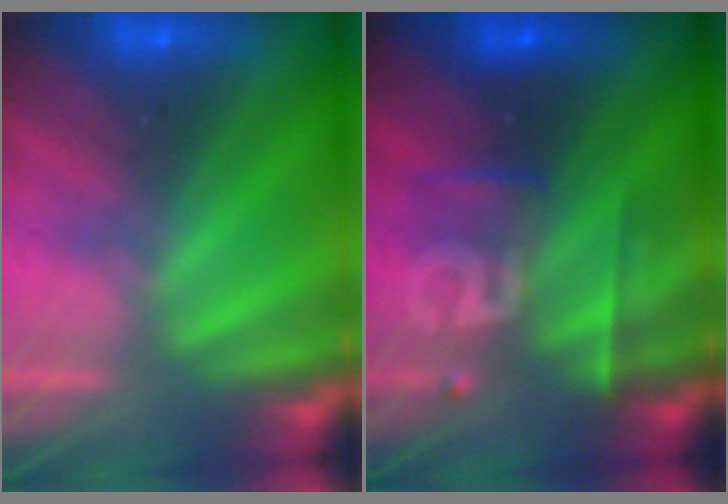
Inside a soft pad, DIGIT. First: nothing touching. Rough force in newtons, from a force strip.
{"total": 2.4}